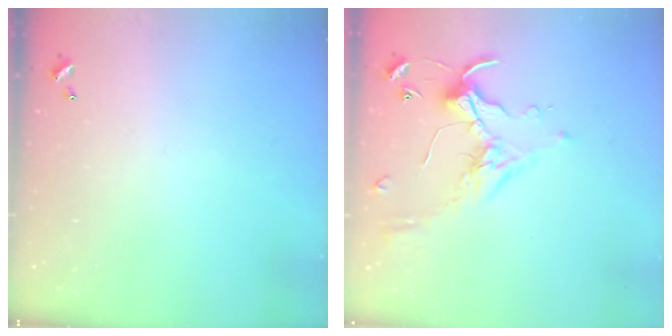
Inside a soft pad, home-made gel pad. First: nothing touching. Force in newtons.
{"total": 0.7, "press": 0.6, "slide": 0.4}